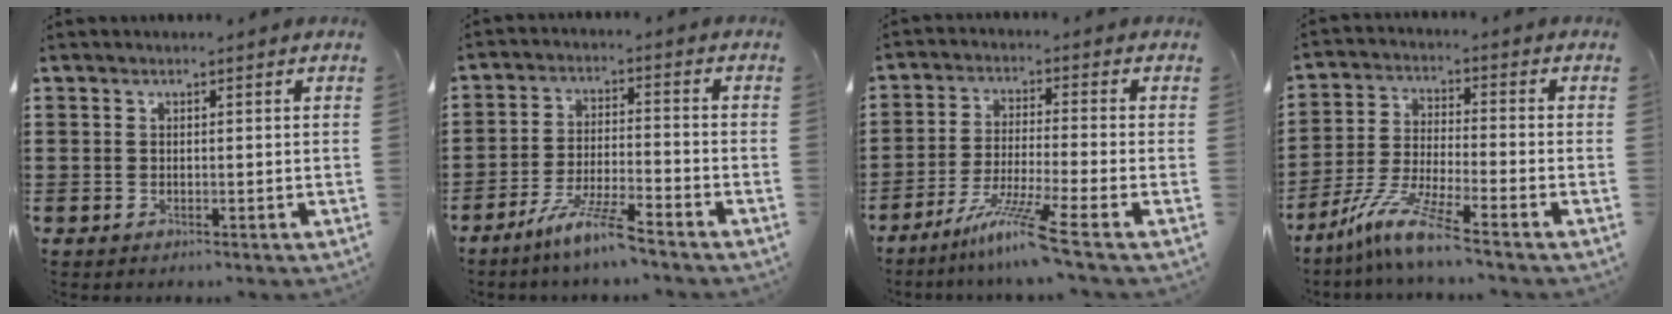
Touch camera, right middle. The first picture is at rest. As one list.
[{"total": 7.0, "force": [-5.8, 0.0, 4.0], "torque": [-0.088, -0.012, -0.111]}, {"total": 8.2, "force": [-5.7, -0.8, 5.8], "torque": [-0.120, -0.021, -0.113]}, {"total": 8.5, "force": [-6.6, 0.0, 5.3], "torque": [-0.125, -0.016, -0.135]}]